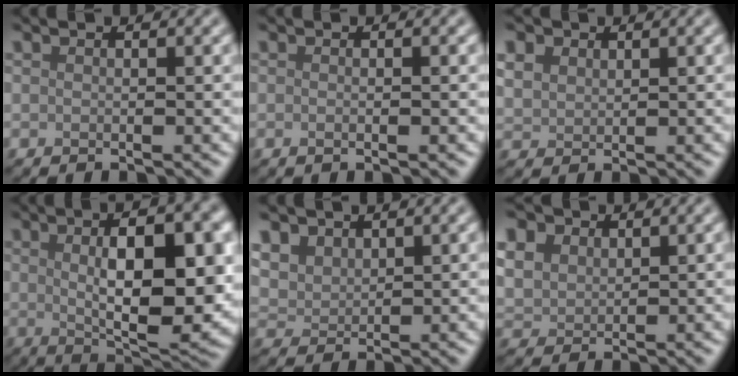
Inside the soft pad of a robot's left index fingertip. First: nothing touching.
{"total": 1.0, "force": [-0.1, 0.2, 0.9], "torque": [-0.014, -0.003, -0.003]}
{"total": 2.3, "force": [1.3, 1.7, 0.8], "torque": [-0.025, 0.003, 0.028]}
{"total": 11.2, "force": [1.0, 4.1, 10.4], "torque": [-0.144, -0.002, 0.021]}
{"total": 3.8, "force": [2.5, 2.5, 1.5], "torque": [-0.048, 0.004, 0.055]}
{"total": 9.6, "force": [5.0, 6.8, 4.5], "torque": [-0.123, 0.030, 0.078]}